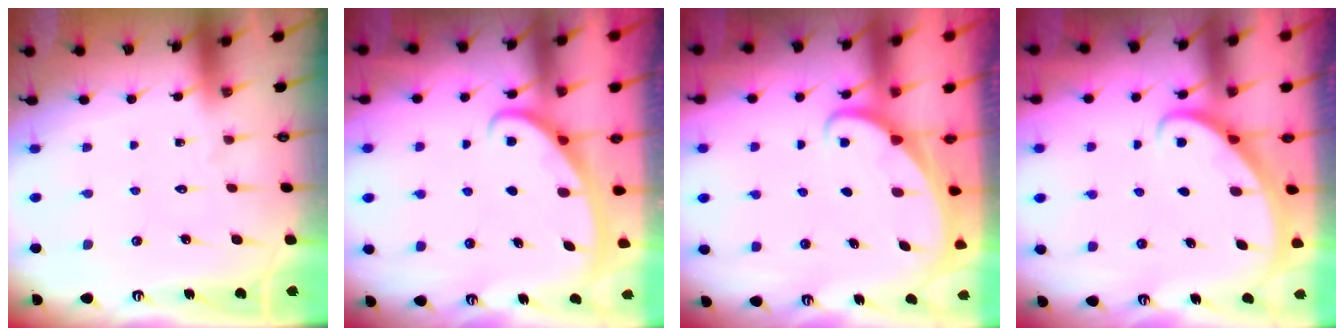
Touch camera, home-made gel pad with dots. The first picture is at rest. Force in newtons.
{"total": 3.0, "press": 3.0, "slide": 0.4}
{"total": 1.6, "press": 1.6, "slide": 0.1}
{"total": 2.8, "press": 2.8, "slide": 0.2}